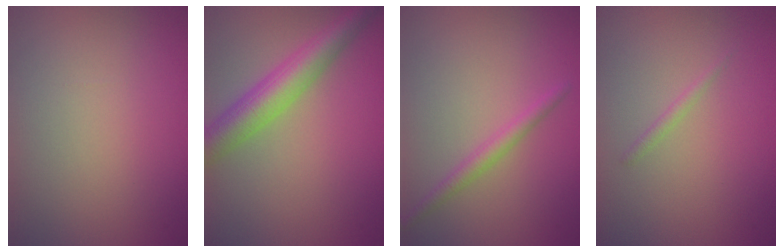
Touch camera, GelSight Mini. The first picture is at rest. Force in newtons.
{"total": 5.7, "press": 5.7, "slide": 0.2}
{"total": 1.8, "press": 1.8, "slide": 0.0}
{"total": 0.7, "press": 0.7, "slide": 0.0}